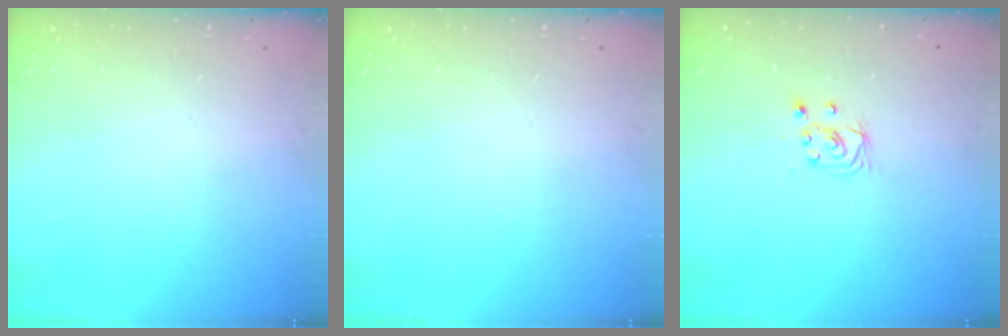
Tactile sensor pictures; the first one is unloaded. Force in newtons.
{"total": 0.0}
{"total": 3.4, "press": 3.4, "slide": 0.3}